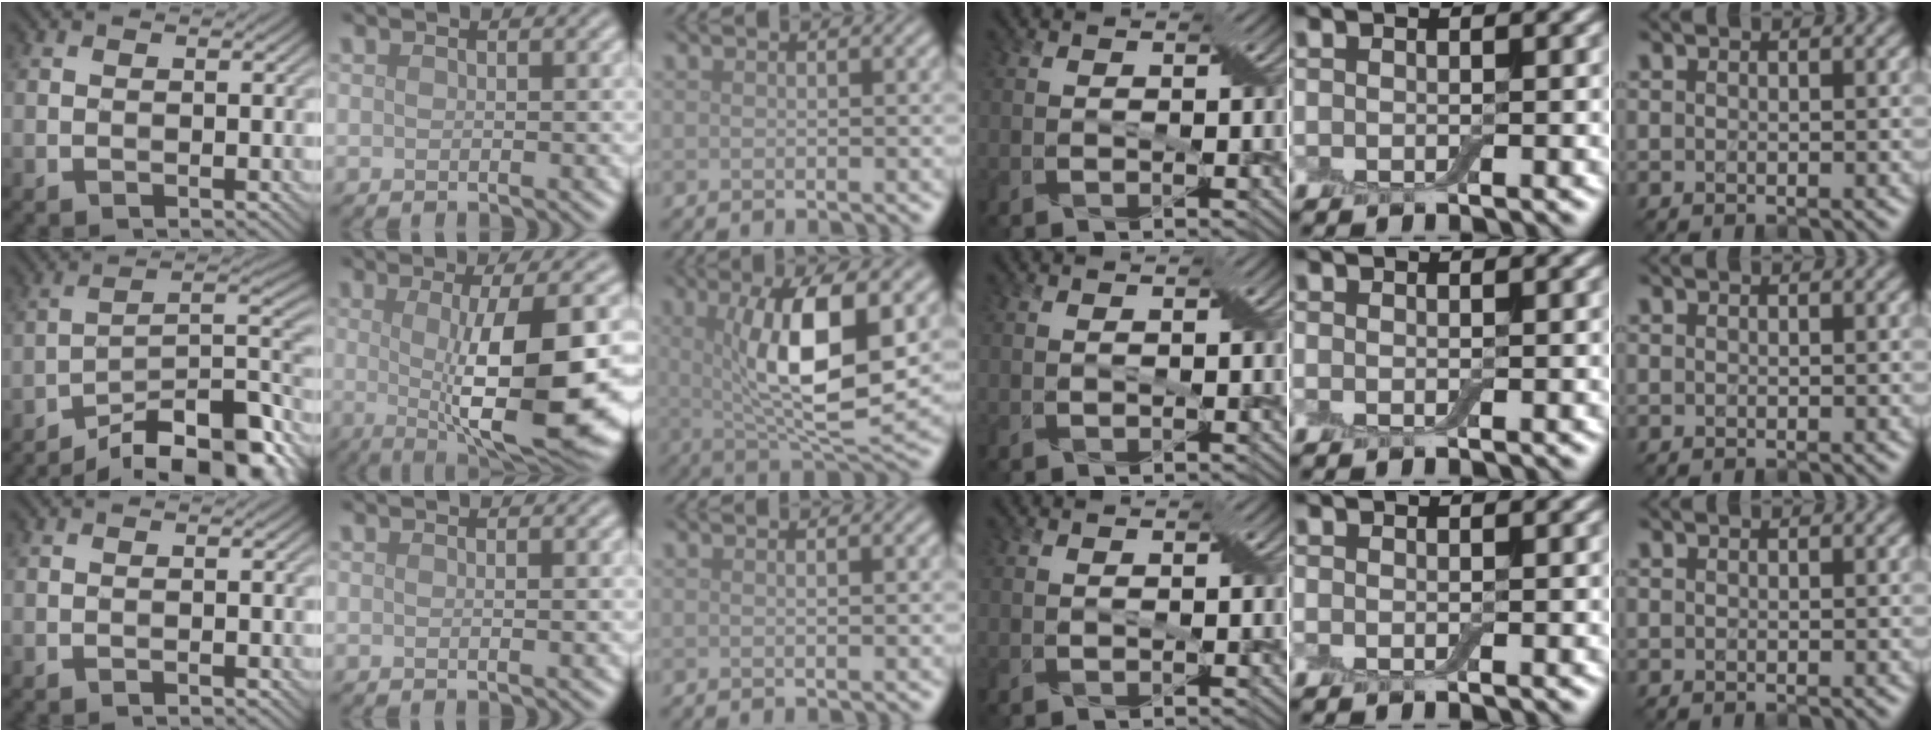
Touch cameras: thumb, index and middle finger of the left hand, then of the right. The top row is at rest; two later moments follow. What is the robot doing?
{"motion": "extract", "object": "backpack"}